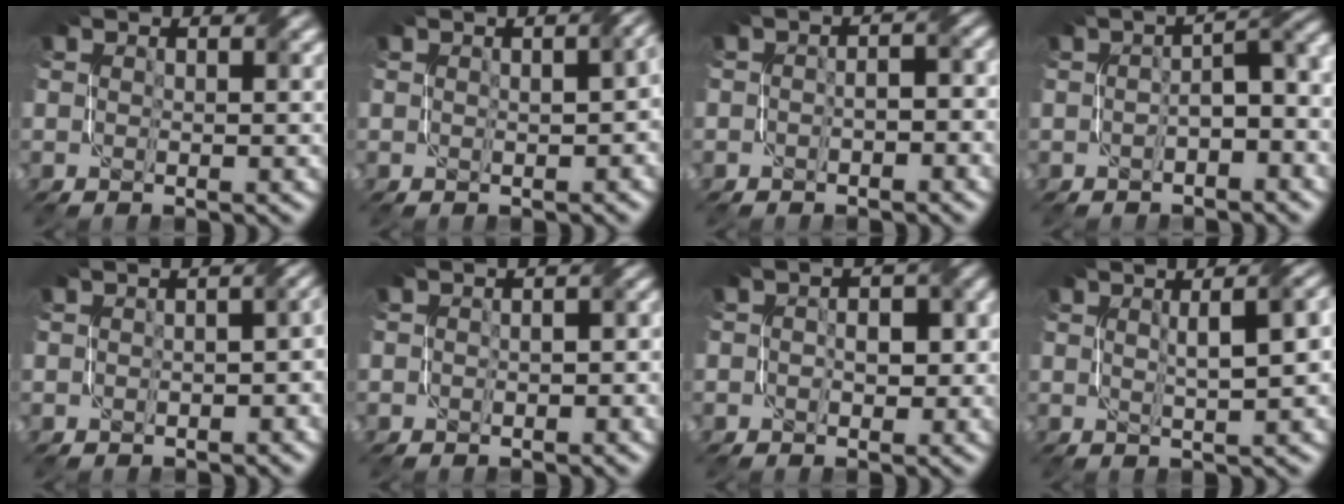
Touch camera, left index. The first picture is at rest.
{"total": 2.9, "force": [0.1, 1.1, 2.7], "torque": [-0.032, 0.008, 0.007]}
{"total": 2.6, "force": [-0.8, 1.4, 2.1], "torque": [-0.028, 0.002, -0.012]}
{"total": 4.3, "force": [-1.0, 1.7, 3.8], "torque": [-0.052, 0.010, -0.018]}
{"total": 4.0, "force": [-0.7, 2.3, 3.2], "torque": [-0.018, -0.002, -0.001]}
{"total": 2.6, "force": [-0.4, 1.6, 2.0], "torque": [-0.020, 0.000, -0.006]}
{"total": 4.3, "force": [0.3, 3.0, 3.1], "torque": [-0.020, 0.010, -0.014]}
{"total": 7.6, "force": [1.7, 2.7, 6.9], "torque": [-0.056, 0.037, 0.010]}